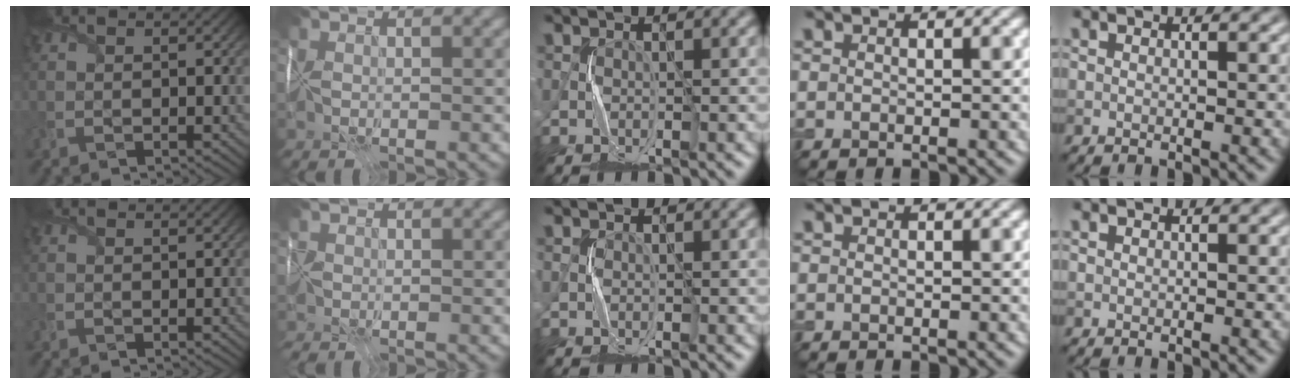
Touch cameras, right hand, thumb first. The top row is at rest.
{"index": {"total": 0.7, "force": [-0.4, 0.5, 0.3], "torque": [-0.002, -0.001, -0.013]}}